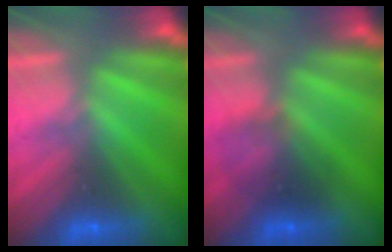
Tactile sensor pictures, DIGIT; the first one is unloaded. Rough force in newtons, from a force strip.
{"total": 2.9}